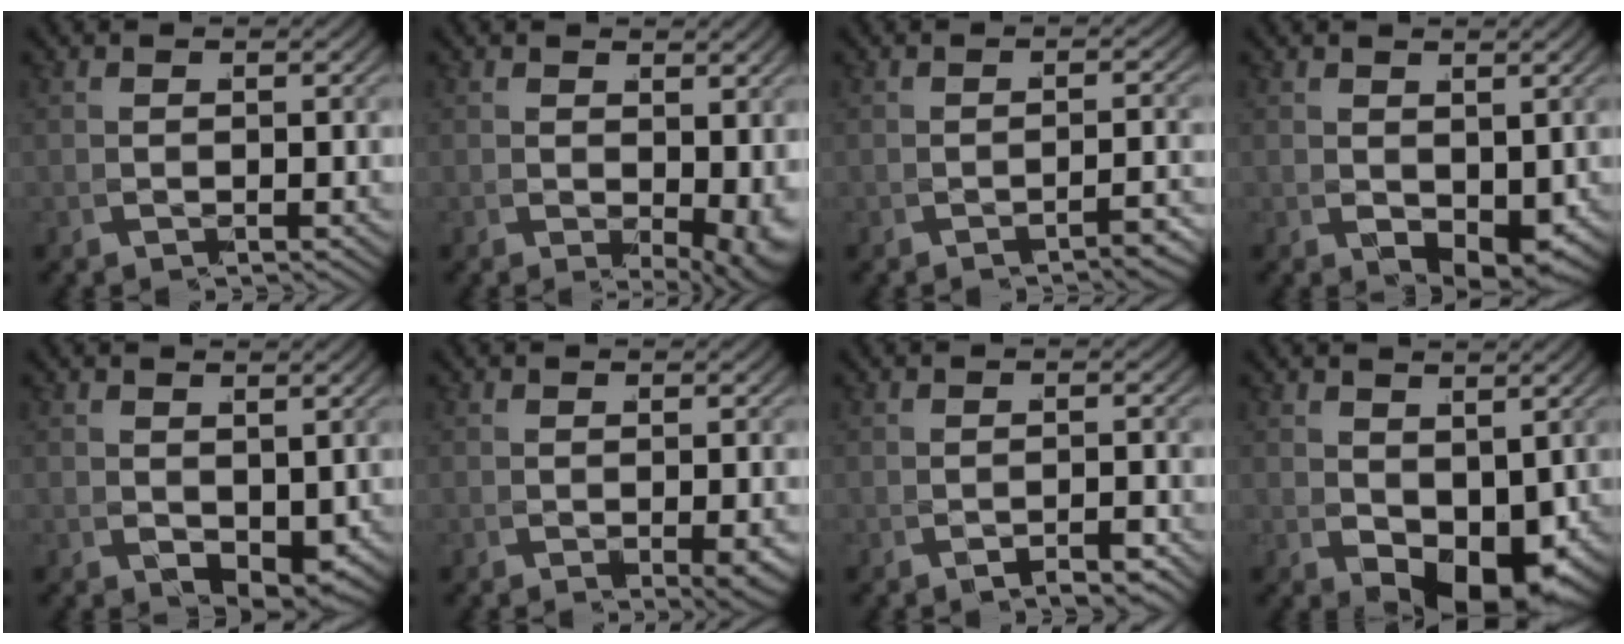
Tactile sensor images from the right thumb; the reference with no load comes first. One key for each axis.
{"total": 2.5, "fx": 0.0, "fy": 1.0, "fz": 2.4, "tx": -0.041, "ty": -0.016, "tz": 0.014}
{"total": 2.2, "fx": -1.9, "fy": -1.1, "fz": 0.0, "tx": -0.015, "ty": 0.000, "tz": -0.032}
{"total": 2.0, "fx": 0.2, "fy": 1.0, "fz": 1.8, "tx": -0.036, "ty": -0.013, "tz": 0.013}
{"total": 1.9, "fx": 0.3, "fy": 1.1, "fz": 1.6, "tx": -0.032, "ty": -0.012, "tz": 0.014}
{"total": 1.4, "fx": -0.6, "fy": -0.2, "fz": 1.2, "tx": -0.014, "ty": -0.003, "tz": -0.007}
{"total": 1.6, "fx": -1.5, "fy": -0.5, "fz": -0.1, "tx": -0.010, "ty": -0.004, "tz": -0.024}
{"total": 6.4, "fx": -1.0, "fy": 3.8, "fz": 5.1, "tx": -0.095, "ty": -0.025, "tz": -0.002}